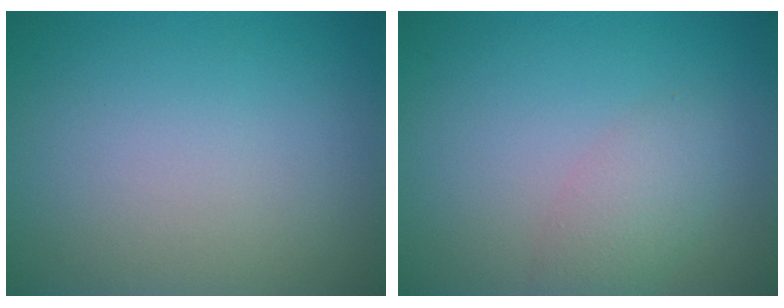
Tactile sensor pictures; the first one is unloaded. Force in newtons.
{"total": 2.4, "press": 2.4, "slide": 0.1}